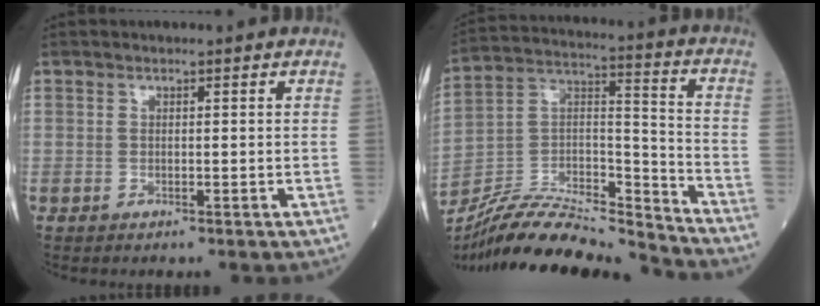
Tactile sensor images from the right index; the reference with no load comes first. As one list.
[{"total": 20.0, "force": [-18.9, 1.7, 6.4], "torque": [-0.124, 0.028, -0.329]}]